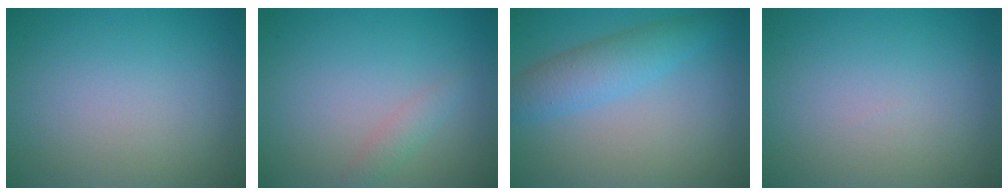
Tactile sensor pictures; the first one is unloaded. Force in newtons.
{"total": 1.2, "press": 1.2, "slide": 0.0}
{"total": 3.7, "press": 3.7, "slide": 0.1}
{"total": 0.0}